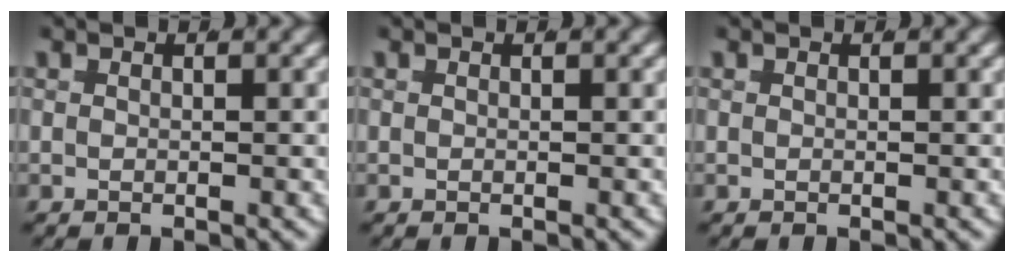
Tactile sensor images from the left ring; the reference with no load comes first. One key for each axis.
{"total": 0.0}
{"total": 0.0}